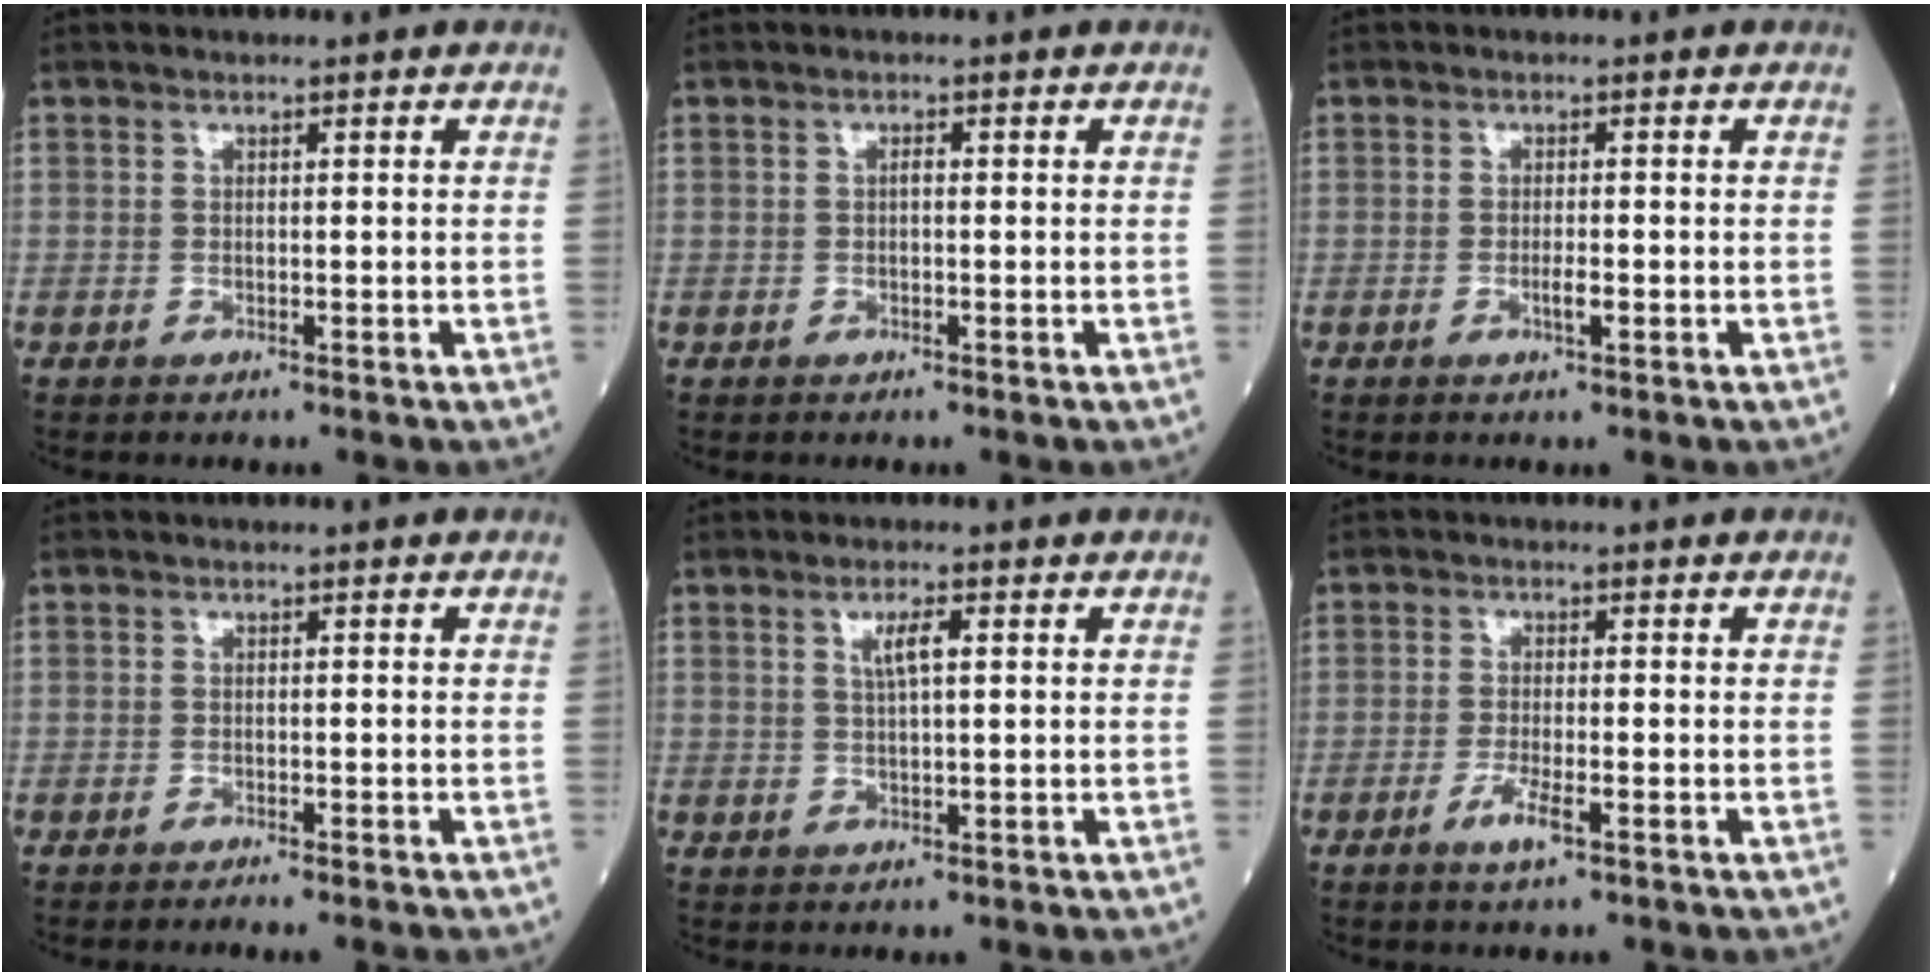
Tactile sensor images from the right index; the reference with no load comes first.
{"total": 0.6, "force": [-0.1, 0.2, 0.6], "torque": [-0.011, 0.002, -0.003]}
{"total": 1.6, "force": [-0.6, 0.2, 1.5], "torque": [-0.029, -0.001, -0.011]}
{"total": 2.2, "force": [-2.0, -0.2, 1.1], "torque": [-0.011, 0.000, -0.025]}
{"total": 2.9, "force": [1.0, 0.3, 2.8], "torque": [-0.053, 0.003, 0.018]}
{"total": 3.0, "force": [-1.5, 0.2, 2.6], "torque": [-0.055, -0.005, -0.030]}